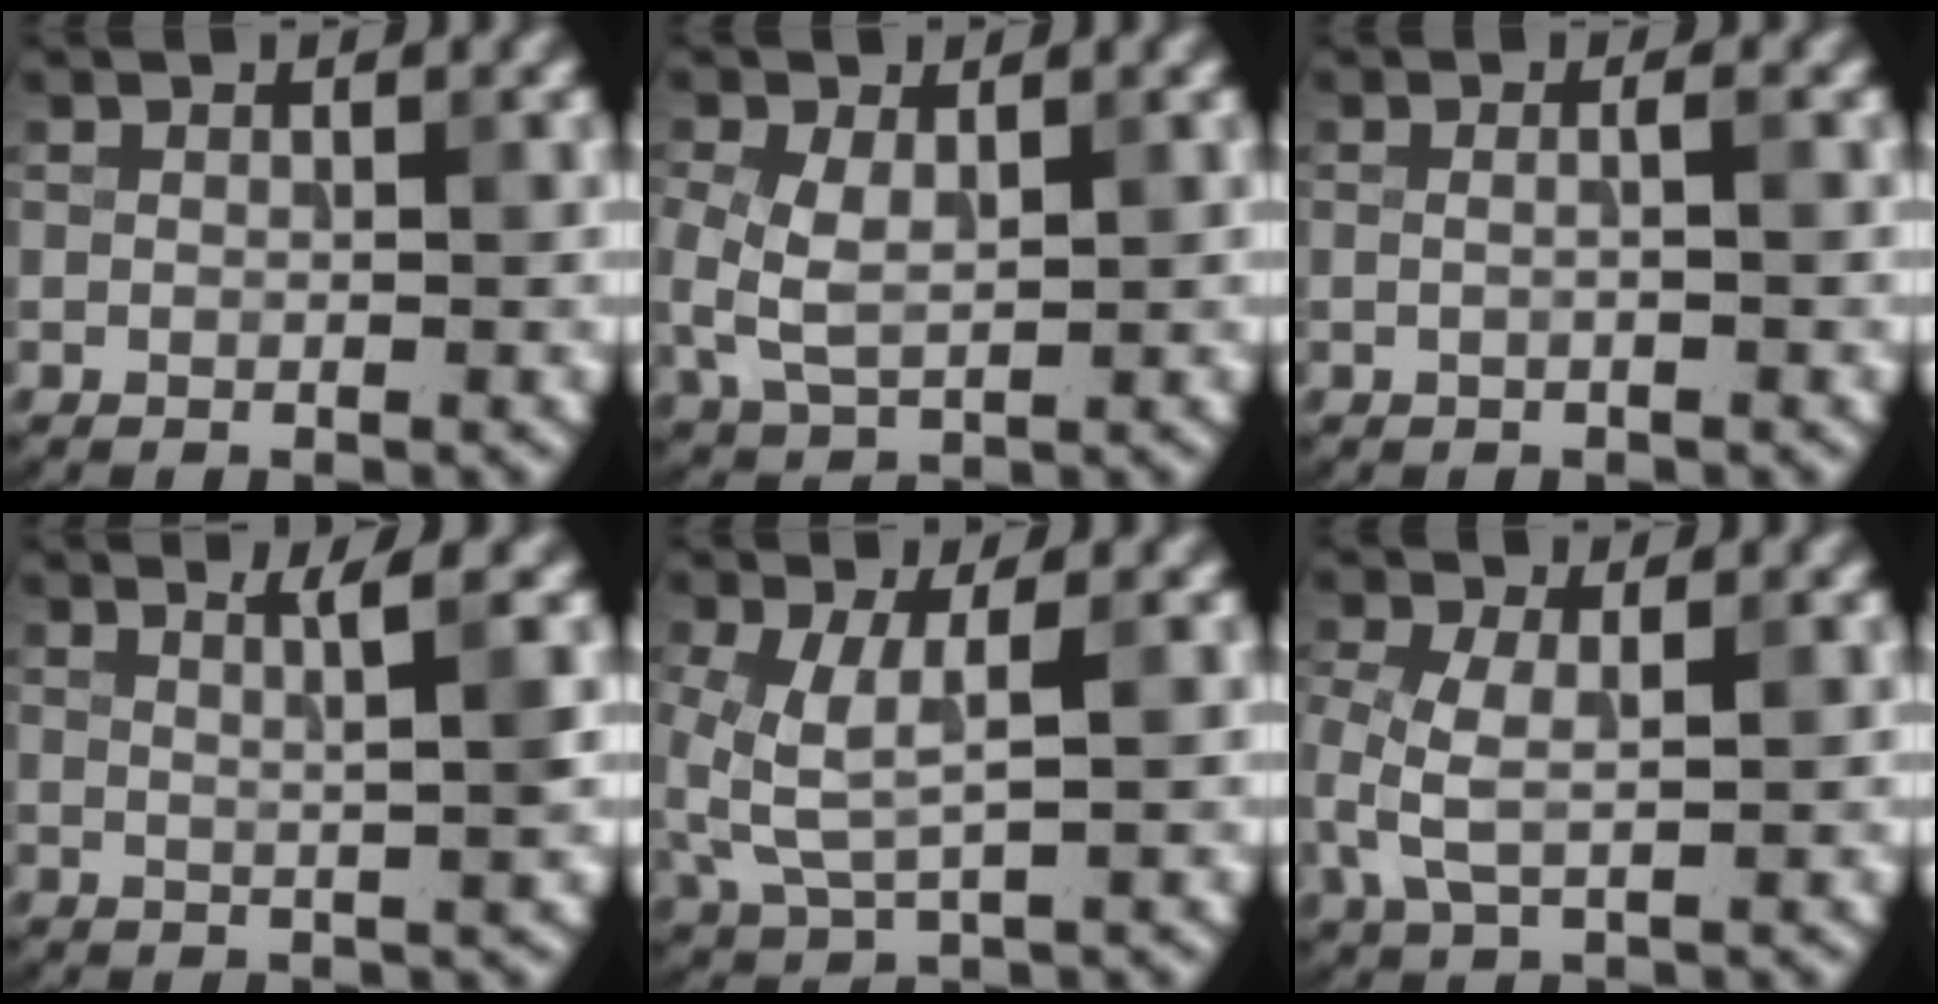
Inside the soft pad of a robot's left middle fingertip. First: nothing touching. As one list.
[{"total": 3.7, "force": [0.2, 2.1, 3.0], "torque": [-0.078, 0.004, 0.009]}, {"total": 1.2, "force": [0.2, 0.3, 1.1], "torque": [-0.015, -0.008, -0.008]}, {"total": 2.8, "force": [1.4, 0.4, 2.4], "torque": [-0.027, 0.007, 0.013]}, {"total": 4.4, "force": [0.3, 1.9, 4.0], "torque": [-0.103, -0.004, 0.010]}, {"total": 3.6, "force": [-0.2, 1.8, 3.1], "torque": [-0.086, 0.000, -0.004]}]